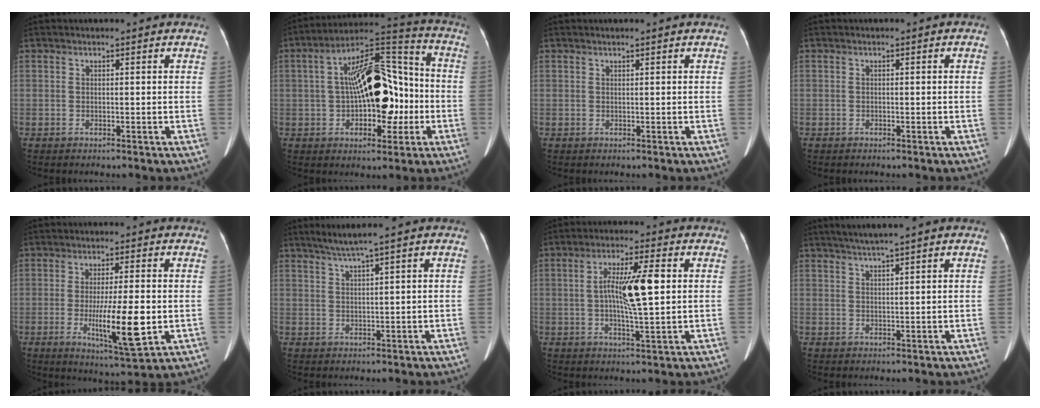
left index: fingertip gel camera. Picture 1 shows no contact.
{"total": 15.4, "force": [-1.6, 6.6, 13.8], "torque": [-0.229, 0.039, -0.022]}
{"total": 0.7, "force": [0.6, -0.1, 0.3], "torque": [-0.006, 0.009, 0.012]}
{"total": 0.5, "force": [-0.4, 0.3, 0.0], "torque": [0.002, 0.005, -0.011]}
{"total": 9.9, "force": [-1.9, 0.9, 9.7], "torque": [-0.168, -0.025, -0.031]}
{"total": 3.1, "force": [2.2, -0.9, 2.0], "torque": [-0.046, 0.002, 0.048]}
{"total": 8.9, "force": [0.7, 0.7, 8.8], "torque": [-0.165, 0.004, 0.009]}
{"total": 4.5, "force": [3.5, -0.6, 2.7], "torque": [-0.047, 0.020, 0.062]}